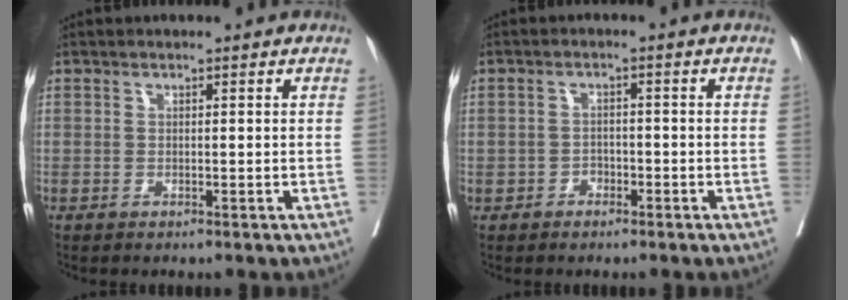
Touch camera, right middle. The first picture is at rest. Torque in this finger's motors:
{"motor_torque": [-0.14, 0.18, 0.00, -0.01]}